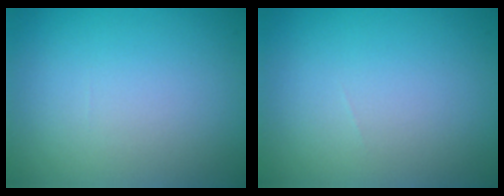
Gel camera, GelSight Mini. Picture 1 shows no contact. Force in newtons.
{"total": 0.0}